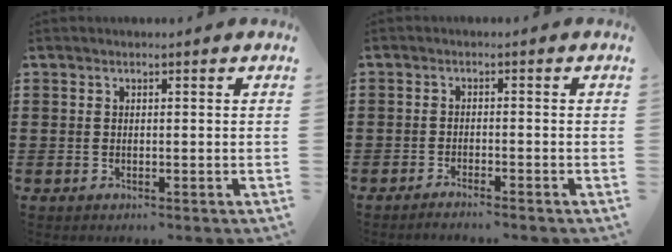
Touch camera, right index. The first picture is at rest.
{"total": 1.7, "force": [-1.7, -0.3, 0.0], "torque": [-0.001, 0.004, -0.034]}